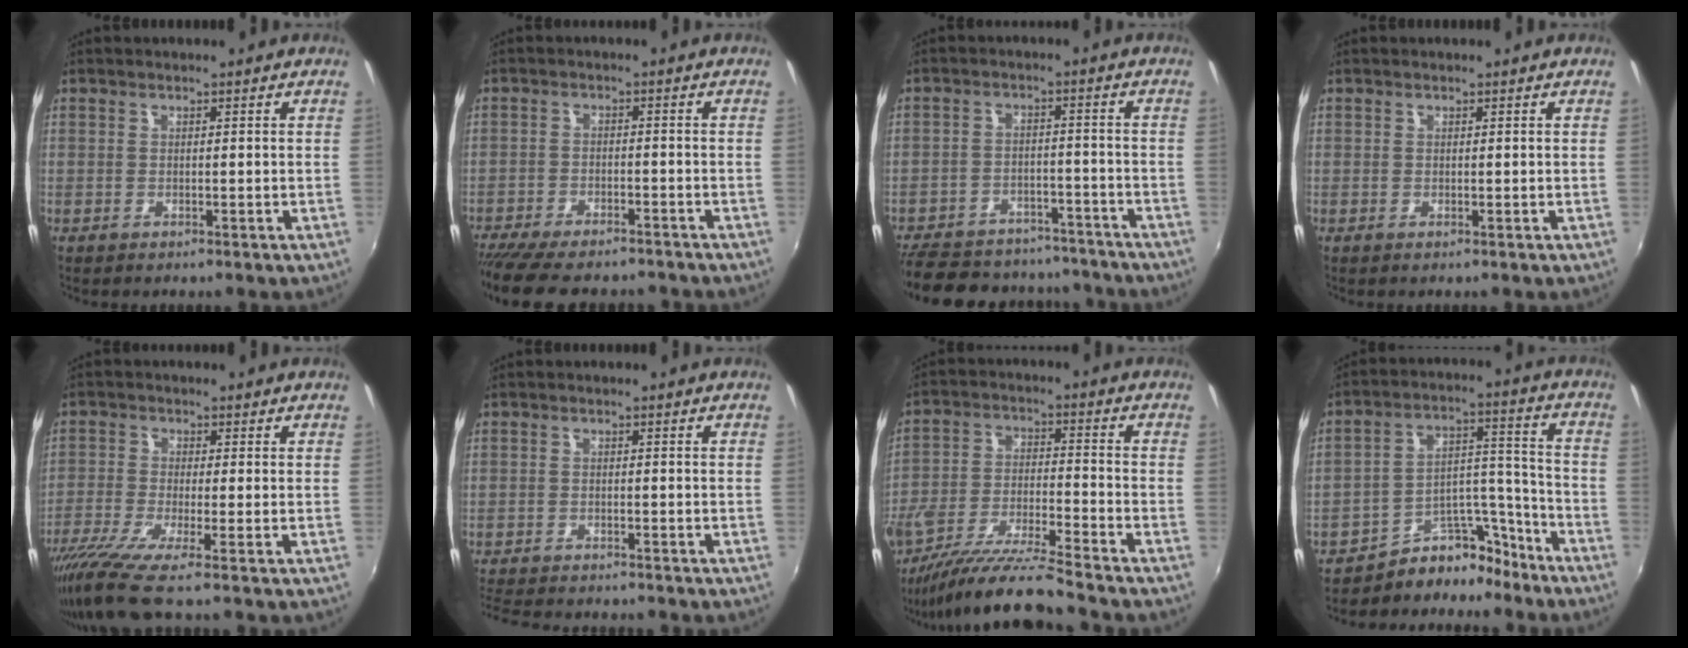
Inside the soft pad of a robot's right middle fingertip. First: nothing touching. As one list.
[{"total": 14.8, "force": [-12.6, 3.9, 6.7], "torque": [-0.146, -0.033, -0.190]}, {"total": 21.7, "force": [-17.9, 9.4, 7.9], "torque": [-0.185, 0.031, -0.230]}, {"total": 0.0}, {"total": 7.9, "force": [-6.4, -1.1, 4.5], "torque": [-0.108, -0.032, -0.121]}, {"total": 8.4, "force": [-7.8, 1.6, 2.7], "torque": [-0.078, -0.013, -0.128]}, {"total": 13.0, "force": [-11.2, -0.2, 6.5], "torque": [-0.132, -0.022, -0.207]}, {"total": 10.4, "force": [-9.1, 4.7, 1.9], "torque": [-0.016, 0.069, -0.142]}]